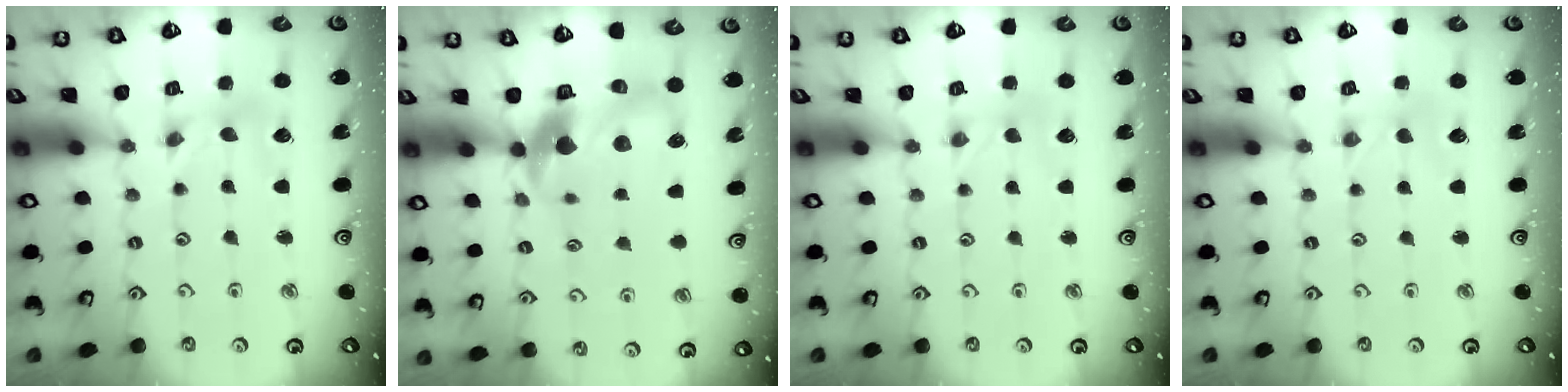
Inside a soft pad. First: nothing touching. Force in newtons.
{"total": 12.0, "press": 11.9, "slide": 1.9}
{"total": 0.0}
{"total": 0.0}